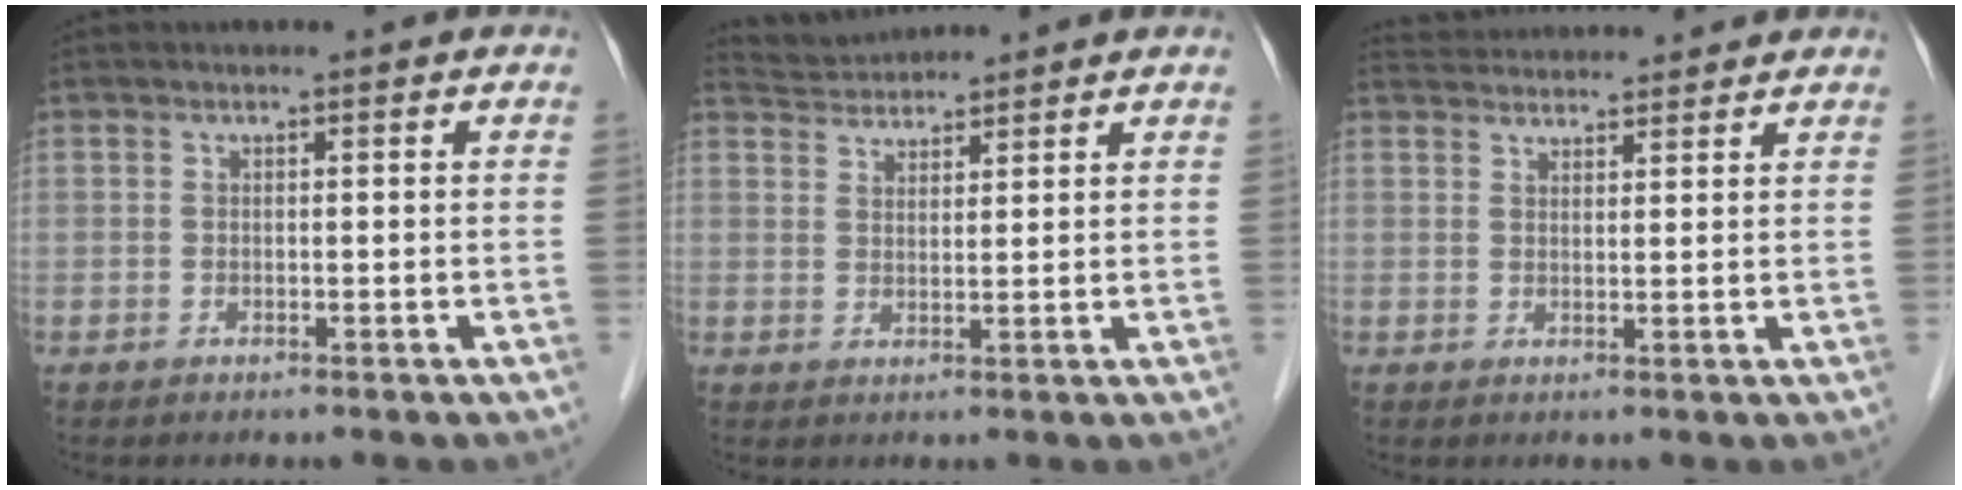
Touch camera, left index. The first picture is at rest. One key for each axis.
{"total": 4.3, "fx": 4.3, "fy": 0.3, "fz": -0.2, "tx": -0.006, "ty": 0.027, "tz": 0.080}
{"total": 8.4, "fx": 8.2, "fy": 1.1, "fz": 1.6, "tx": -0.027, "ty": 0.033, "tz": 0.116}